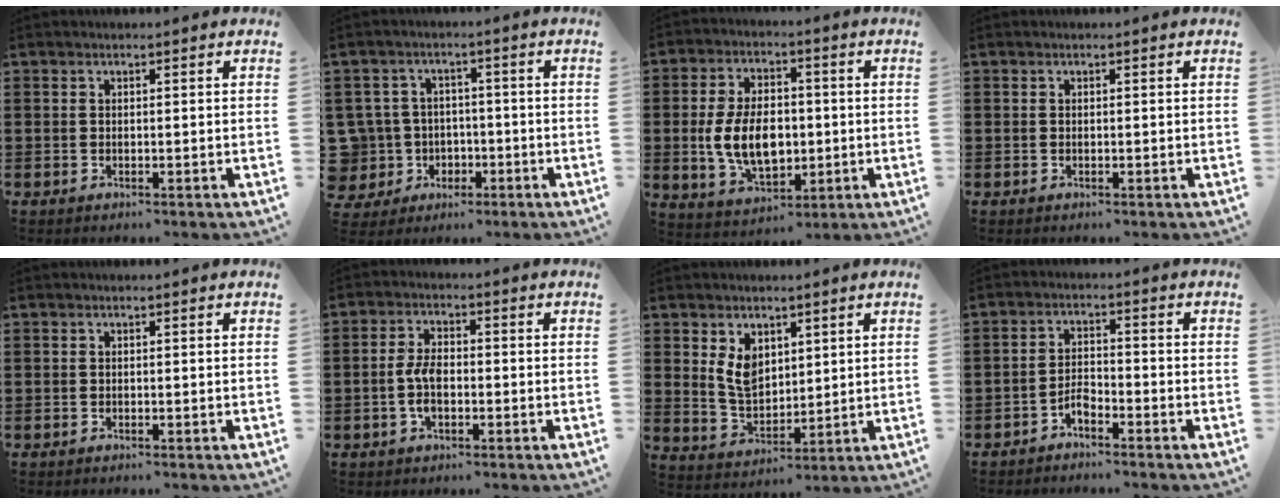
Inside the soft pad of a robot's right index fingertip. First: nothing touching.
{"total": 6.1, "force": [-1.3, 5.8, 1.3], "torque": [-0.067, 0.007, -0.024]}
{"total": 9.8, "force": [-0.8, 6.1, 7.6], "torque": [-0.157, 0.007, -0.016]}
{"total": 0.0}
{"total": 0.0}
{"total": 4.6, "force": [-1.0, 2.1, 4.0], "torque": [-0.093, -0.004, -0.022]}
{"total": 6.0, "force": [2.7, 4.1, 3.5], "torque": [-0.083, 0.010, 0.051]}
{"total": 2.8, "force": [-2.2, 0.9, 1.4], "torque": [-0.036, 0.006, -0.048]}